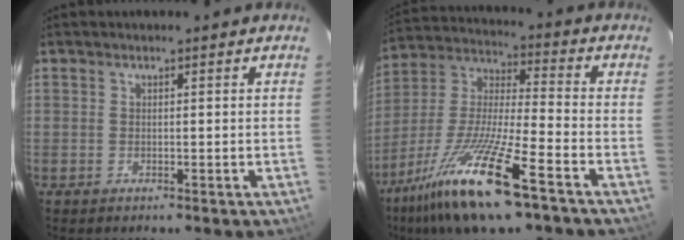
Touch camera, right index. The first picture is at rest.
{"total": 20.2, "force": [-12.5, 2.9, 15.7], "torque": [-0.317, -0.035, -0.237]}